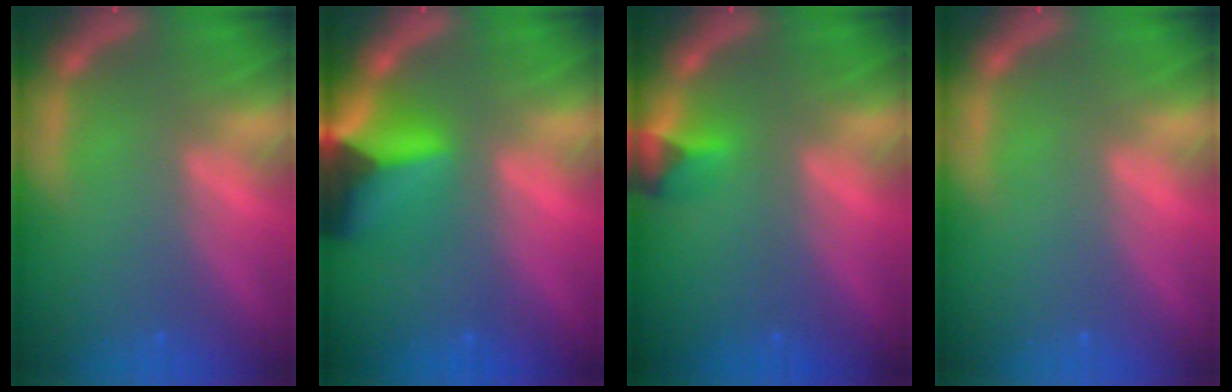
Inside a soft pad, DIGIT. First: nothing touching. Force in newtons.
{"total": 7.4}
{"total": 1.9}
{"total": 0.0}